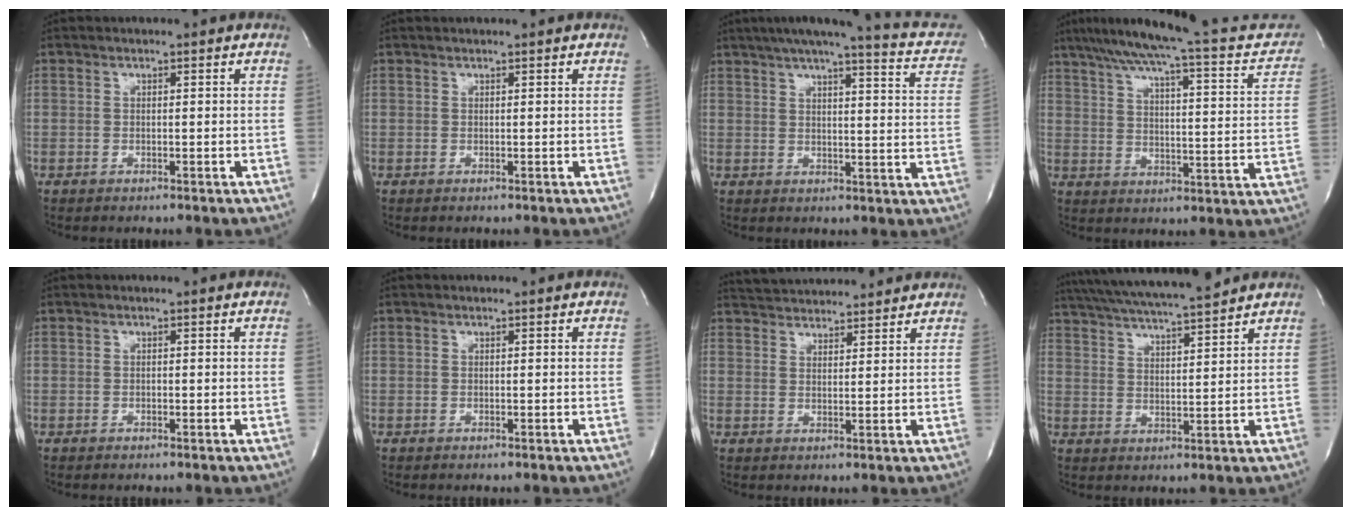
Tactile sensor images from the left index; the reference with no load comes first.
{"total": 1.2, "force": [1.1, -0.1, 0.5], "torque": [-0.007, 0.010, 0.019]}
{"total": 18.4, "force": [14.7, 2.8, 10.8], "torque": [-0.145, 0.006, 0.165]}
{"total": 24.9, "force": [21.7, 2.9, 11.9], "torque": [-0.178, -0.011, 0.276]}
{"total": 0.0}
{"total": 0.0}
{"total": 10.9, "force": [10.5, 1.5, 2.7], "torque": [-0.049, 0.026, 0.153]}
{"total": 15.0, "force": [13.4, 0.5, 6.9], "torque": [-0.133, 0.022, 0.211]}